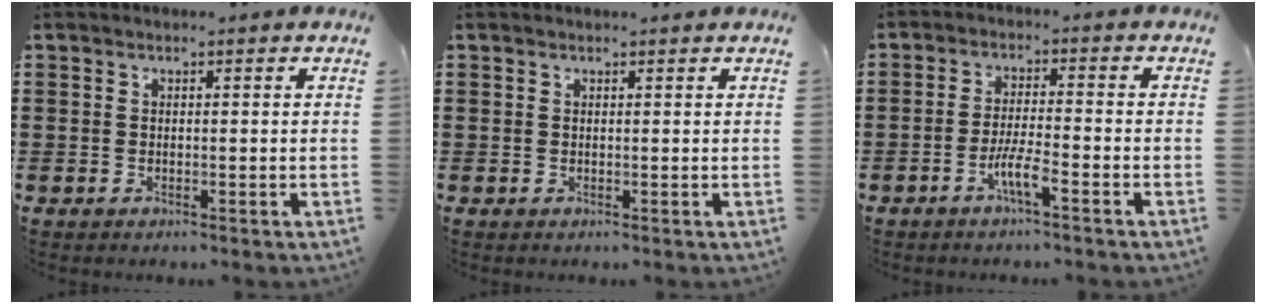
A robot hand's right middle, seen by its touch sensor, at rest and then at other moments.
{"total": 0.0}
{"total": 4.6, "force": [-2.9, 0.5, 3.5], "torque": [-0.073, -0.002, -0.057]}